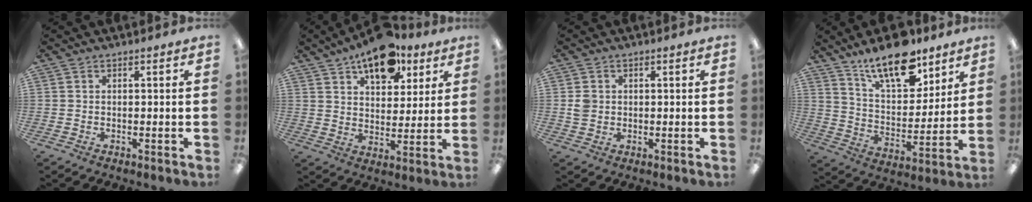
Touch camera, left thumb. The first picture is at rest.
{"total": 14.8, "force": [9.8, 7.8, 7.9], "torque": [-0.100, -0.051, 0.170]}
{"total": 2.7, "force": [0.3, 2.4, 1.2], "torque": [-0.016, 0.002, 0.003]}
{"total": 17.0, "force": [12.6, 7.1, 9.0], "torque": [-0.151, -0.069, 0.218]}